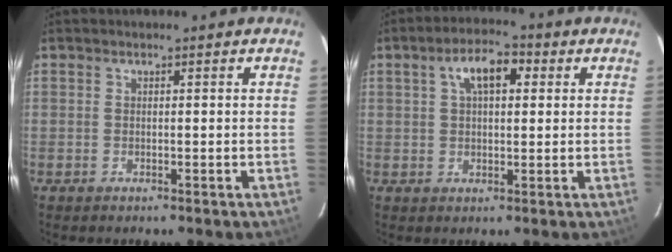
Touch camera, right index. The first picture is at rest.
{"total": 6.8, "force": [2.3, 3.4, 5.5], "torque": [-0.096, 0.022, 0.039]}